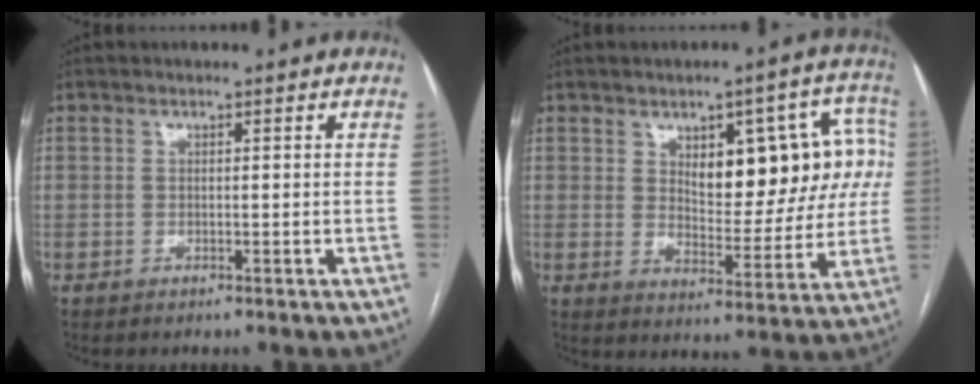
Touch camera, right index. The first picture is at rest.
{"total": 14.8, "force": [3.9, 6.5, 12.7], "torque": [-0.154, 0.030, 0.061]}